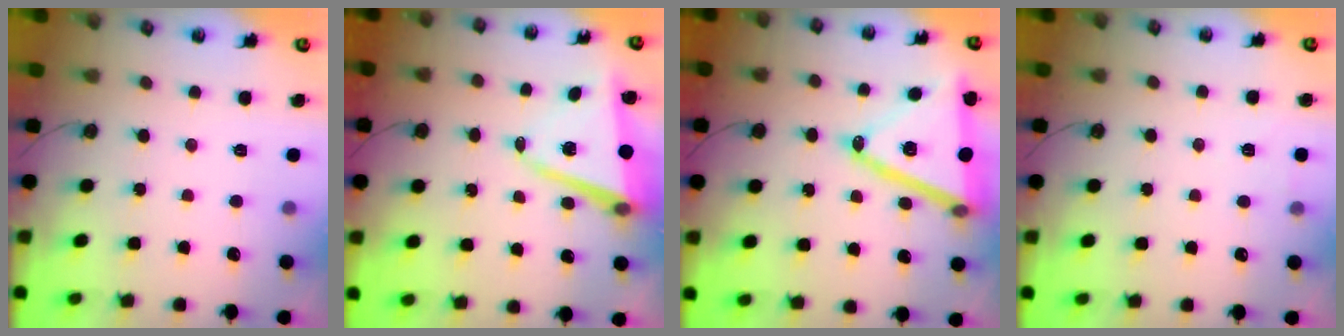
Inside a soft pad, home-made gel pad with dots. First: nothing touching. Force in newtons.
{"total": 9.9, "press": 9.8, "slide": 1.6}
{"total": 19.8, "press": 19.4, "slide": 3.8}
{"total": 4.9, "press": 2.2, "slide": 4.4}